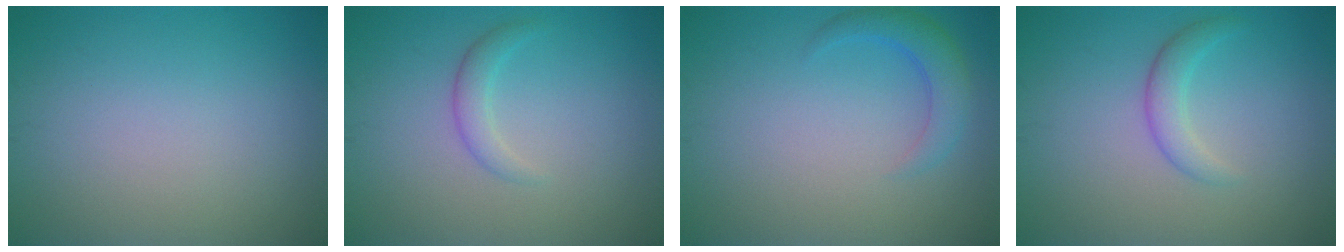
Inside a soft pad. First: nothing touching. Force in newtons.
{"total": 1.6, "press": 1.6, "slide": 0.1}
{"total": 2.7, "press": 2.6, "slide": 0.3}
{"total": 2.1, "press": 2.1, "slide": 0.1}